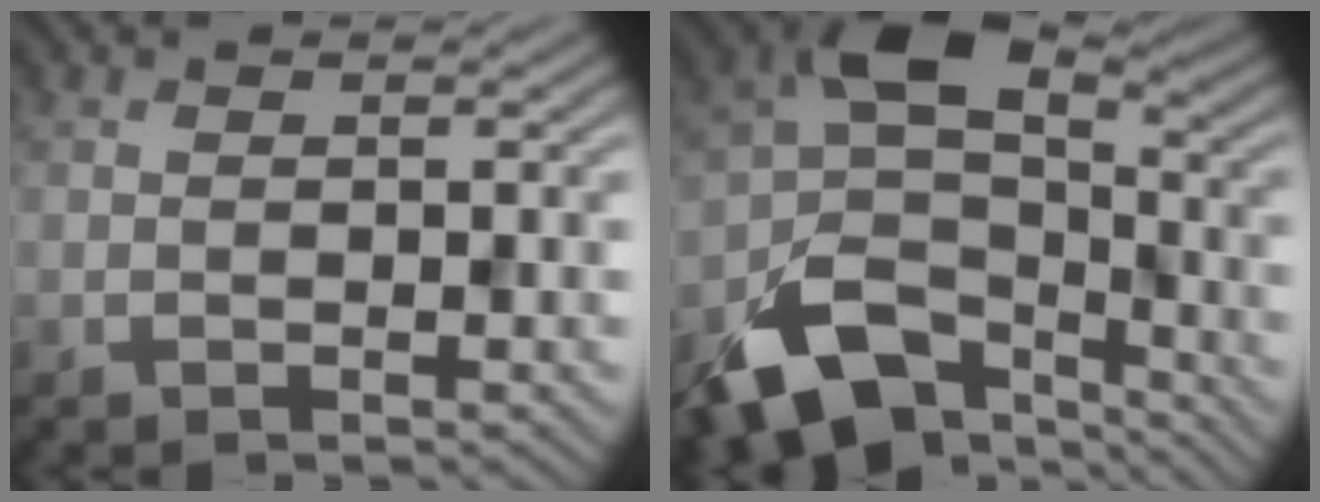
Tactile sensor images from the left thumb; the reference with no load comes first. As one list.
[{"total": 14.3, "force": [-7.4, 8.3, 9.1], "torque": [-0.182, -0.026, -0.135]}]